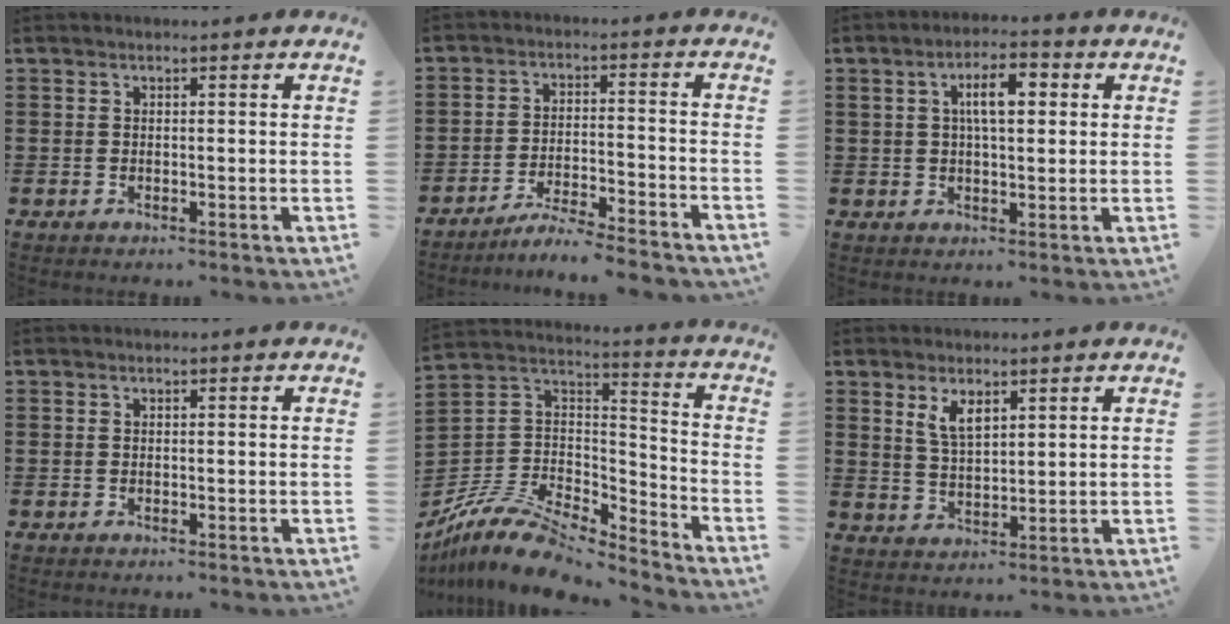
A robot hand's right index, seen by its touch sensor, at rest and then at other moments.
{"total": 5.3, "force": [-5.0, -0.4, 1.6], "torque": [-0.035, -0.008, -0.100]}
{"total": 5.7, "force": [1.5, 2.0, 5.2], "torque": [-0.096, 0.008, 0.022]}
{"total": 0.0}
{"total": 10.3, "force": [-8.7, 3.6, 4.3], "torque": [-0.097, 0.016, -0.173]}
{"total": 3.9, "force": [2.4, 1.7, 2.6], "torque": [-0.058, 0.004, 0.043]}